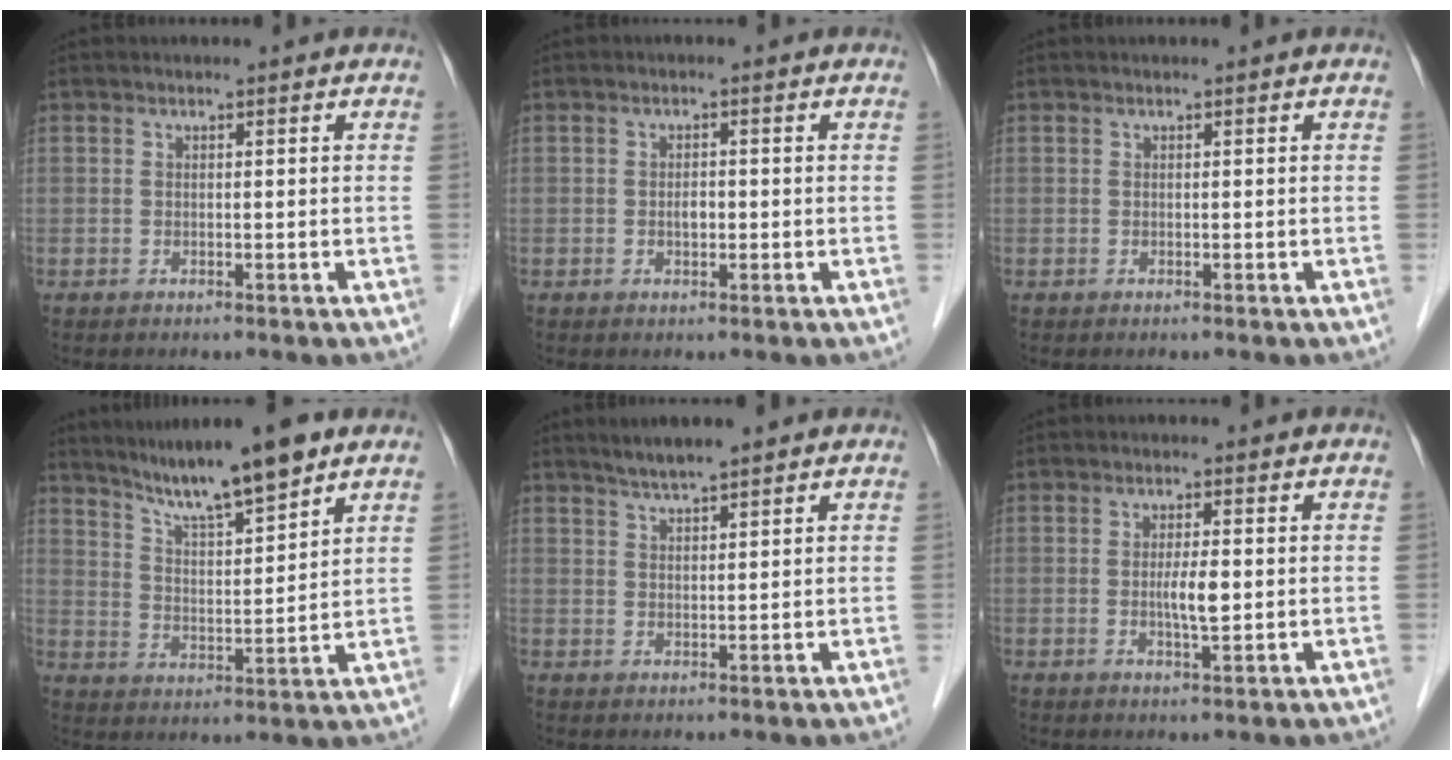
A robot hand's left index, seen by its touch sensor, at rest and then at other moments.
{"total": 1.5, "force": [-0.4, 0.8, 1.2], "torque": [-0.021, 0.002, -0.006]}
{"total": 0.0}
{"total": 10.7, "force": [8.6, 0.2, 6.4], "torque": [-0.112, 0.002, 0.151]}
{"total": 4.2, "force": [3.5, 0.3, 2.4], "torque": [-0.047, 0.013, 0.062]}
{"total": 3.4, "force": [-0.2, 0.6, 3.3], "torque": [-0.062, -0.003, -0.002]}